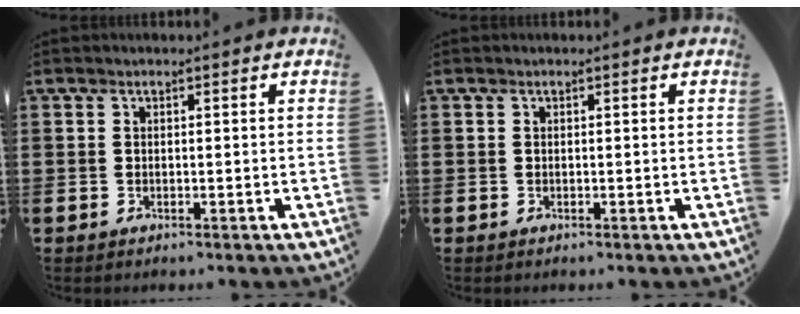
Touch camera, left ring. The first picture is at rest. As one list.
[{"total": 0.0}]